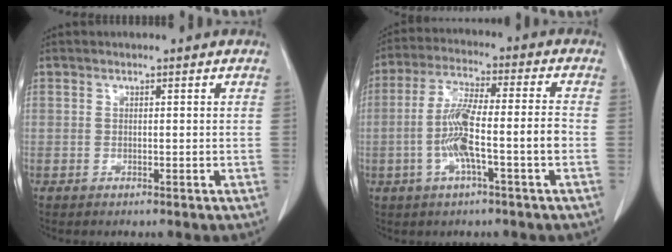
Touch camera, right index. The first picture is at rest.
{"total": 9.8, "force": [-2.6, 0.5, 9.4], "torque": [-0.188, 0.015, -0.048]}